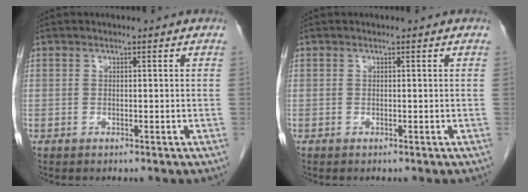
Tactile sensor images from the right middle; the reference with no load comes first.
{"total": 0.9, "force": [0.9, 0.1, 0.0], "torque": [0.001, 0.001, 0.015]}